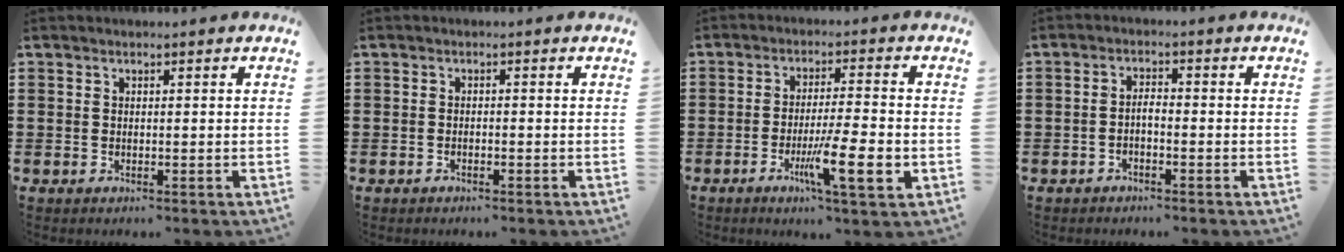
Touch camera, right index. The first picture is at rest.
{"total": 0.6, "force": [-0.6, 0.0, 0.3], "torque": [-0.007, -0.005, -0.010]}
{"total": 9.5, "force": [-3.2, 1.2, 8.9], "torque": [-0.156, -0.009, -0.054]}
{"total": 1.6, "force": [-1.0, 0.2, 1.2], "torque": [-0.026, 0.001, -0.020]}